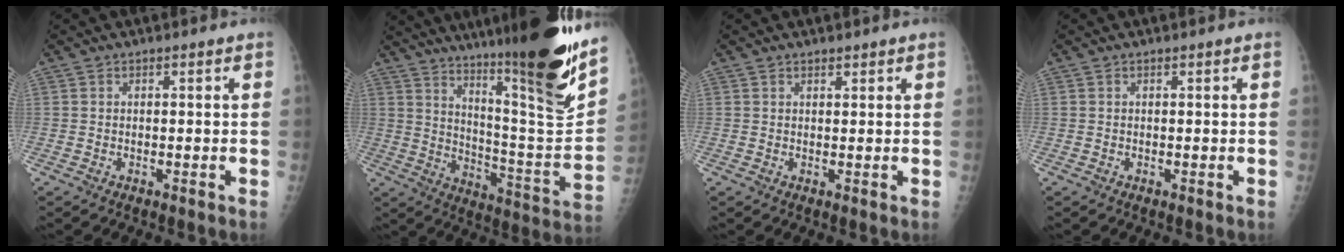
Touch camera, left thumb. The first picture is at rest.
{"total": 27.2, "force": [18.9, 2.7, 19.4], "torque": [-0.278, -0.113, 0.287]}
{"total": 1.0, "force": [0.9, 0.4, 0.3], "torque": [0.000, -0.006, 0.013]}
{"total": 0.0}